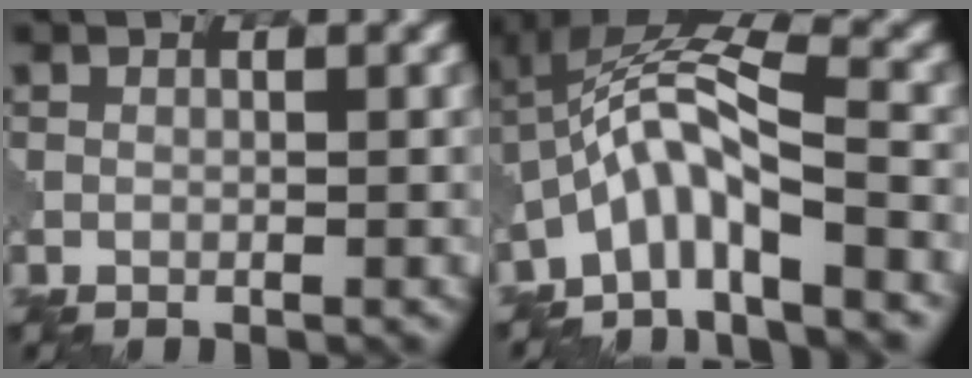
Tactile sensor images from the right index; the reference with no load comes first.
{"total": 7.7, "force": [-3.8, 2.0, 6.4], "torque": [-0.122, 0.016, -0.080]}